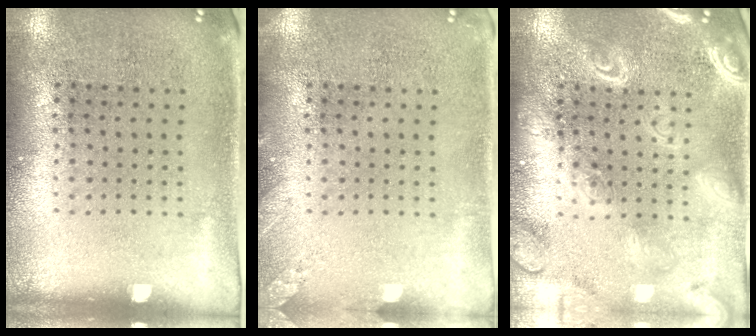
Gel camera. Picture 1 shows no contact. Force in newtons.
{"total": 1.2, "press": 1.2, "slide": 0.1}
{"total": 3.6, "press": 3.6, "slide": 0.5}